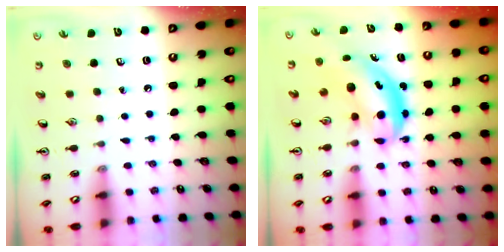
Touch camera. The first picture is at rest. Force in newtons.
{"total": 5.7, "press": 5.5, "slide": 1.3}